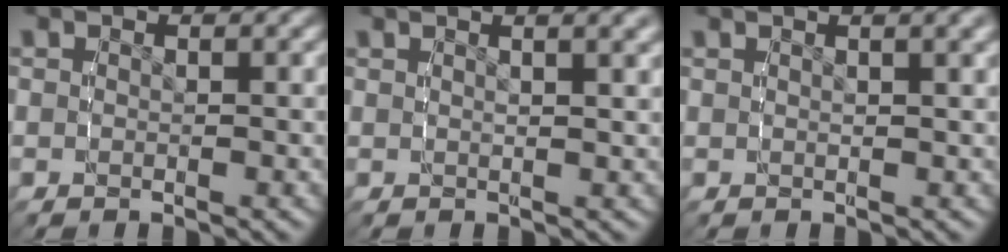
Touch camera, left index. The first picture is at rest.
{"total": 3.9, "force": [2.3, 0.6, 3.0], "torque": [-0.028, 0.013, 0.034]}
{"total": 2.8, "force": [1.7, 0.2, 2.2], "torque": [-0.020, 0.012, 0.026]}